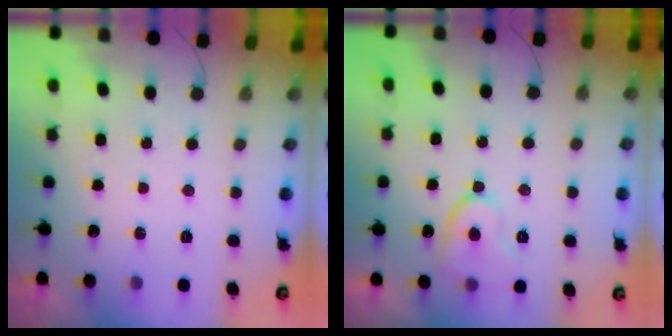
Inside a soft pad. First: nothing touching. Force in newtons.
{"total": 10.8, "press": 10.7, "slide": 1.4}